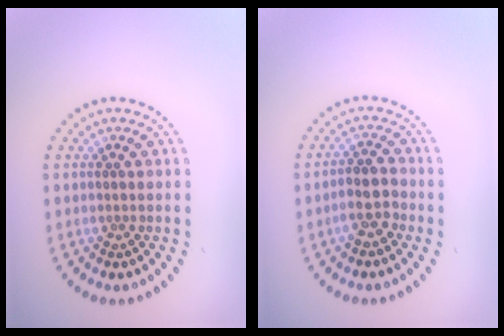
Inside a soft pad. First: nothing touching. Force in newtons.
{"total": 2.6, "press": 2.5, "slide": 0.9}